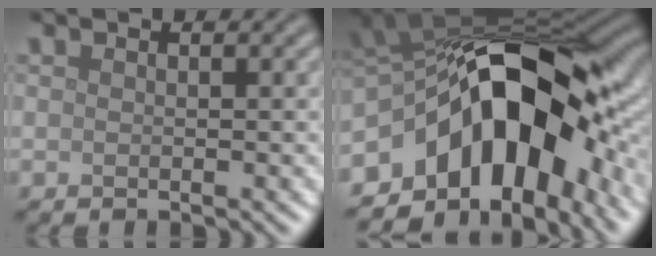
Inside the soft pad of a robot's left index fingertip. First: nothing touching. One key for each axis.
{"total": 14.8, "fx": -4.9, "fy": 8.4, "fz": 11.1, "tx": -0.148, "ty": 0.008, "tz": -0.094}